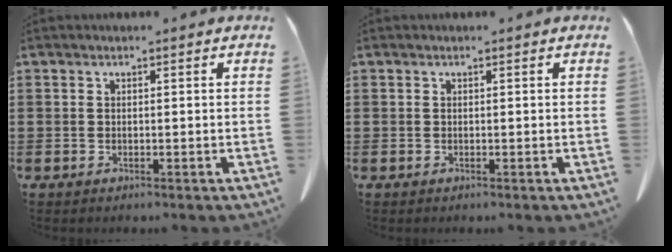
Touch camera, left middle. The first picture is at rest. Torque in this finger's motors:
{"motor_torque": [-0.08, 0.09, 0.00, 0.00]}